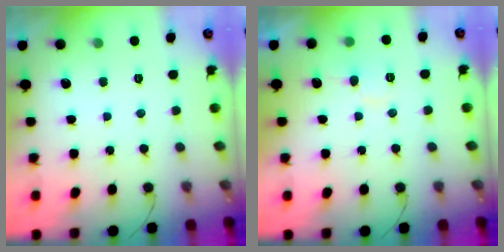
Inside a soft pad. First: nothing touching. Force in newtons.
{"total": 6.8, "press": 6.7, "slide": 0.7}